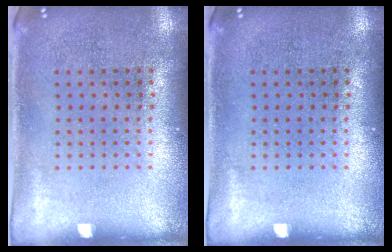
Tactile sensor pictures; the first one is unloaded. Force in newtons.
{"total": 0.0}